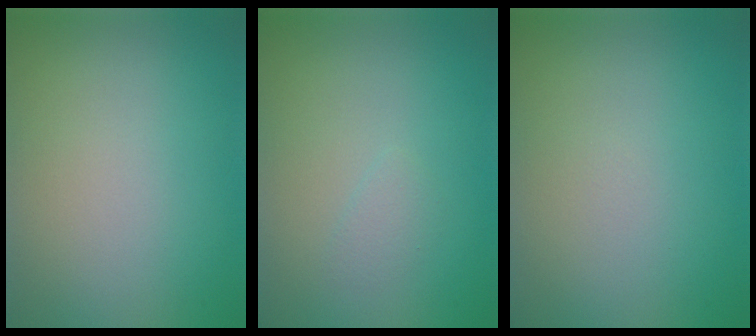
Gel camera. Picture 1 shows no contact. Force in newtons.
{"total": 0.8, "press": 0.8, "slide": 0.0}
{"total": 0.0}